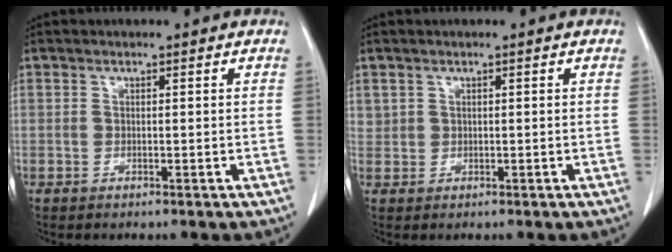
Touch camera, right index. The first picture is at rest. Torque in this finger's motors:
{"motor_torque": [0.16, -0.02, 0.02, 0.00]}